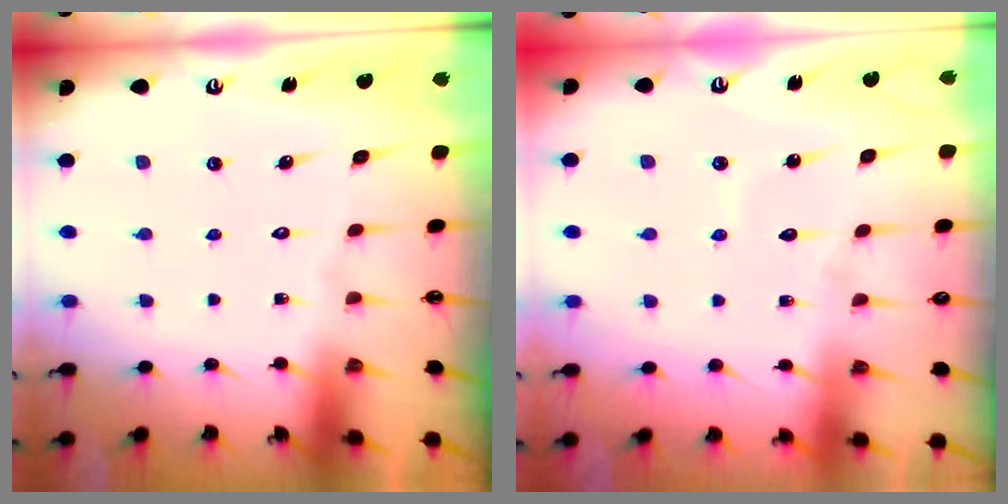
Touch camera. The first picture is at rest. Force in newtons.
{"total": 4.2, "press": 4.2, "slide": 0.4}